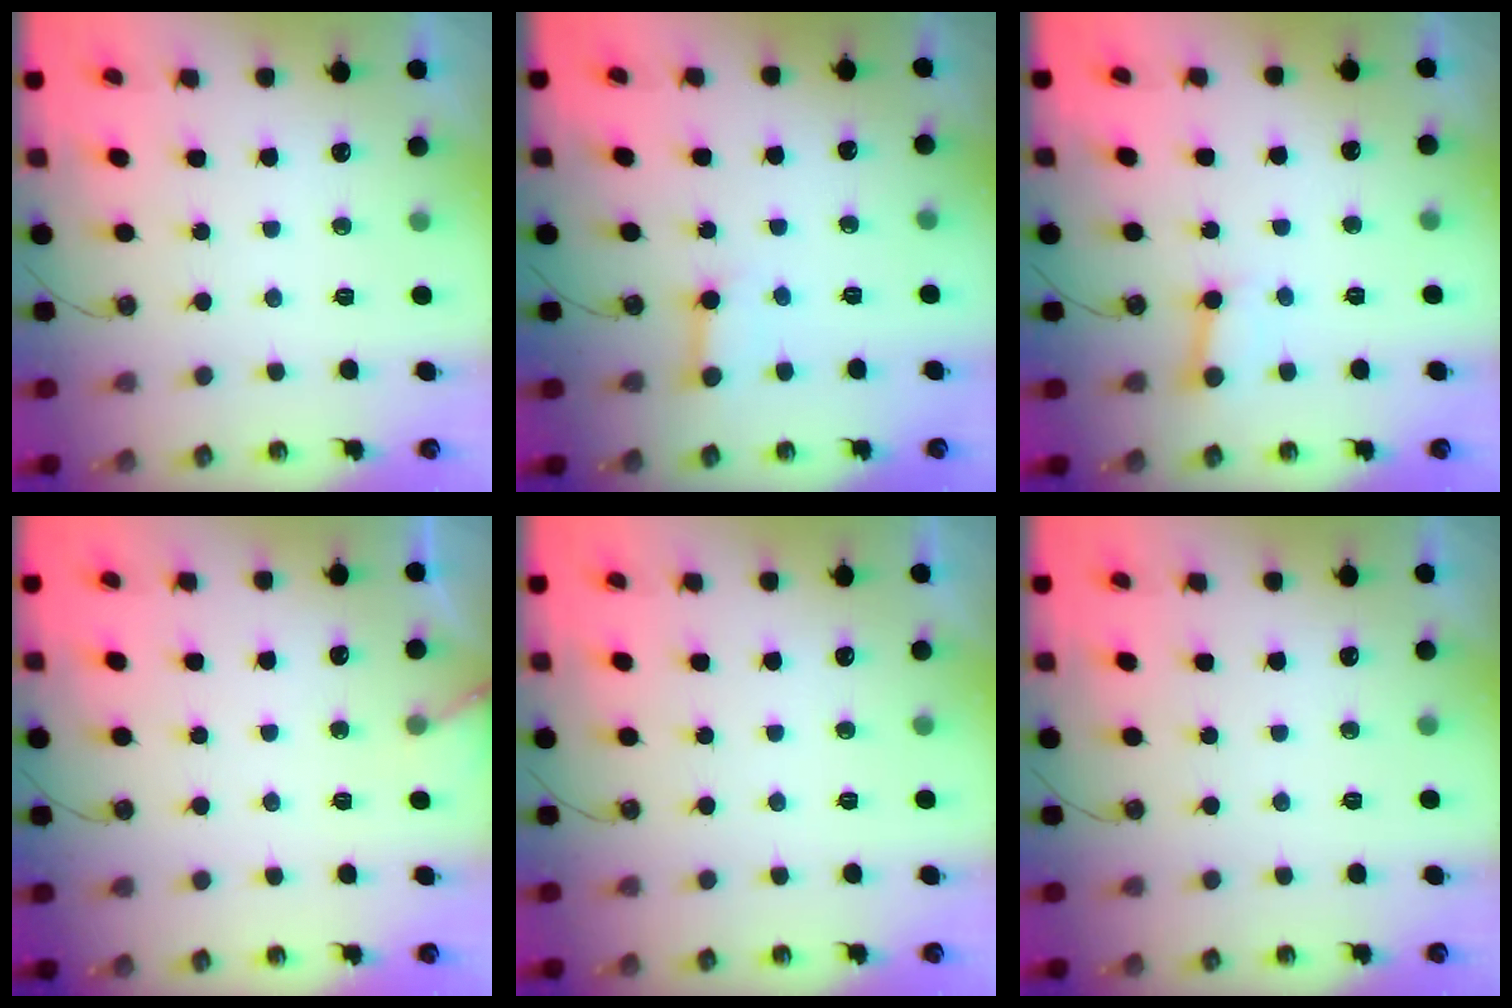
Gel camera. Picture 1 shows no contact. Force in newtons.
{"total": 3.9, "press": 3.9, "slide": 0.3}
{"total": 3.3, "press": 3.3, "slide": 0.2}
{"total": 4.2, "press": 4.2, "slide": 0.3}
{"total": 0.0}
{"total": 0.0}